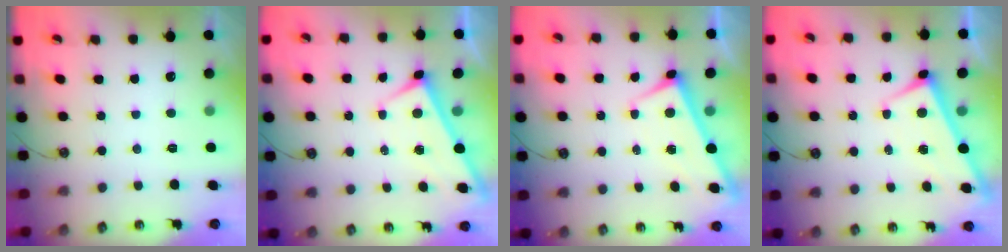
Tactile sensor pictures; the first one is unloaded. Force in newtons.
{"total": 1.3, "press": 1.3, "slide": 0.5}
{"total": 1.2, "press": 1.2, "slide": 0.1}
{"total": 1.2, "press": 1.2, "slide": 0.1}